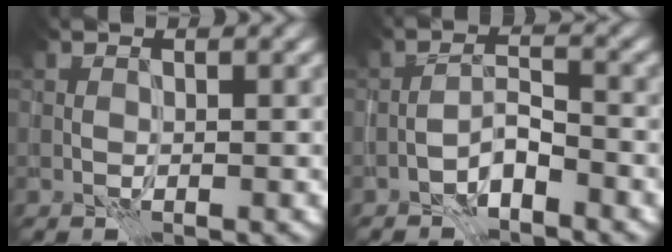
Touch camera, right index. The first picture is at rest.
{"total": 2.5, "force": [-1.9, 0.6, 1.5], "torque": [-0.024, 0.013, -0.039]}